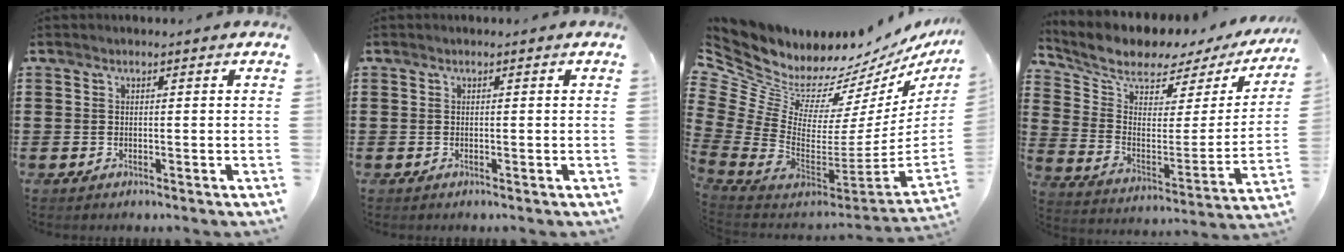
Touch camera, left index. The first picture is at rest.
{"total": 0.0}
{"total": 8.4, "force": [6.9, 4.4, 2.1], "torque": [-0.100, -0.084, 0.124]}
{"total": 6.3, "force": [5.6, 2.1, 2.0], "torque": [-0.068, -0.052, 0.090]}